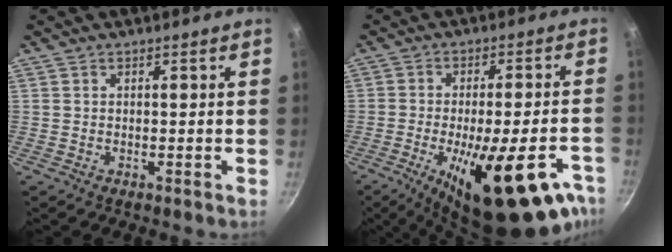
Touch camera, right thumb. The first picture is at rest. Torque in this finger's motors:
{"motor_torque": [2.52, 2.49, 2.23, -0.54, 0.57]}